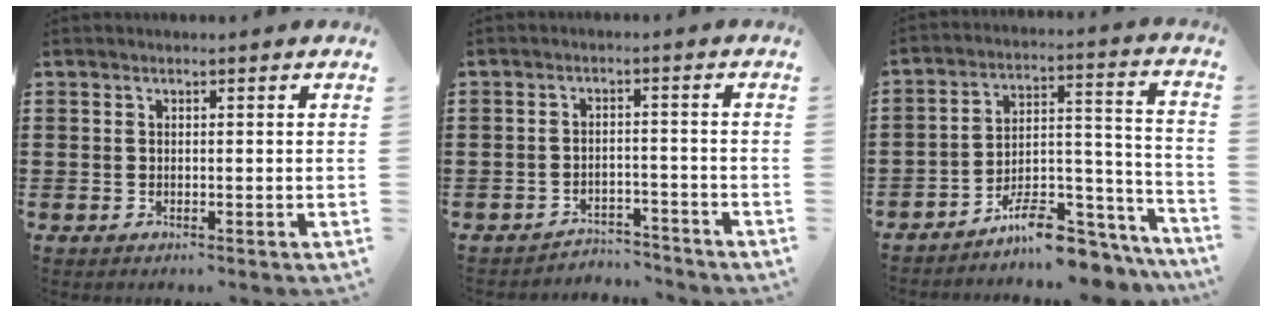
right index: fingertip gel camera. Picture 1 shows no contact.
{"total": 3.4, "force": [-3.4, 0.5, 0.2], "torque": [-0.009, -0.001, -0.070]}
{"total": 9.2, "force": [-8.1, 2.0, 3.8], "torque": [-0.045, 0.029, -0.149]}